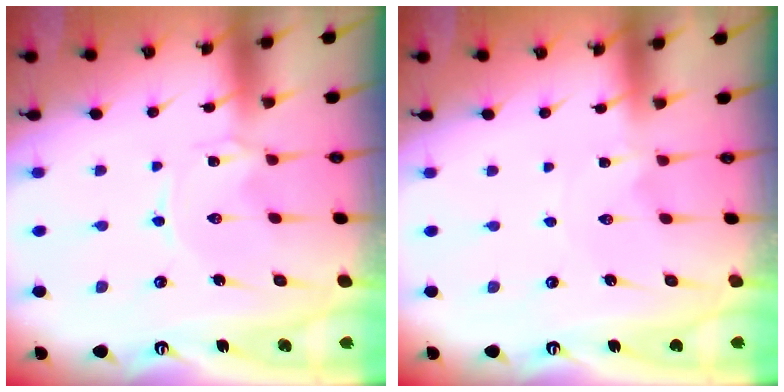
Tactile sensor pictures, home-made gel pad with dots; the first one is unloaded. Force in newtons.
{"total": 0.7, "press": 0.7, "slide": 0.1}